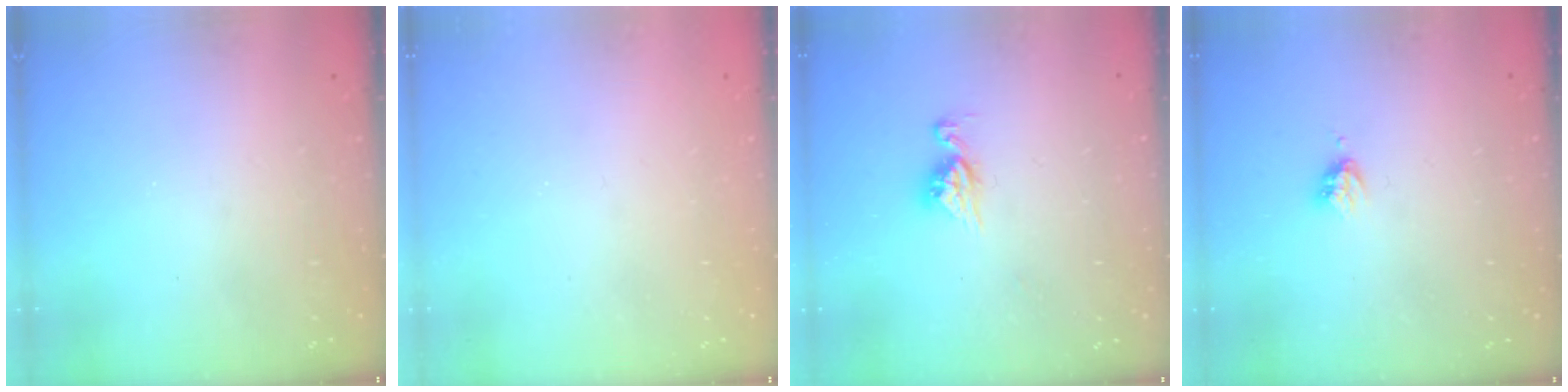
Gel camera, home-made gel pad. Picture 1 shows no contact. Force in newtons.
{"total": 0.0}
{"total": 6.9, "press": 6.8, "slide": 0.6}
{"total": 3.2, "press": 3.2, "slide": 0.3}